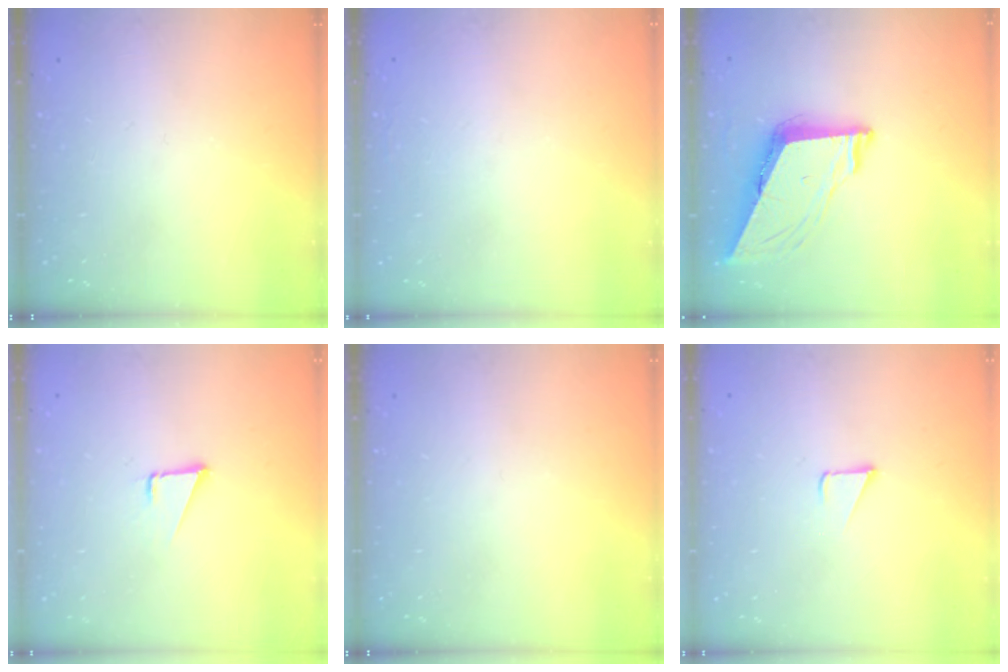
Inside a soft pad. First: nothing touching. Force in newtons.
{"total": 1.6, "press": 1.6, "slide": 0.0}
{"total": 8.4, "press": 8.4, "slide": 0.9}
{"total": 1.7, "press": 1.7, "slide": 0.1}
{"total": 0.0}
{"total": 1.7, "press": 1.7, "slide": 0.1}